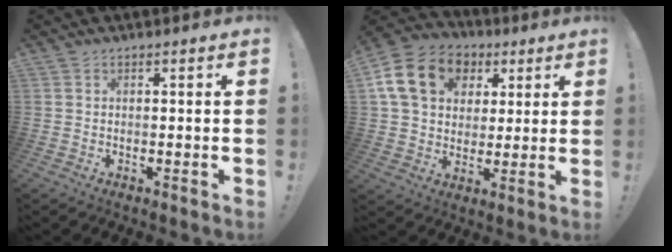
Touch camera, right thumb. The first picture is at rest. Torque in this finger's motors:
{"motor_torque": [0.78, 1.84, 0.53, -0.35, 0.19]}